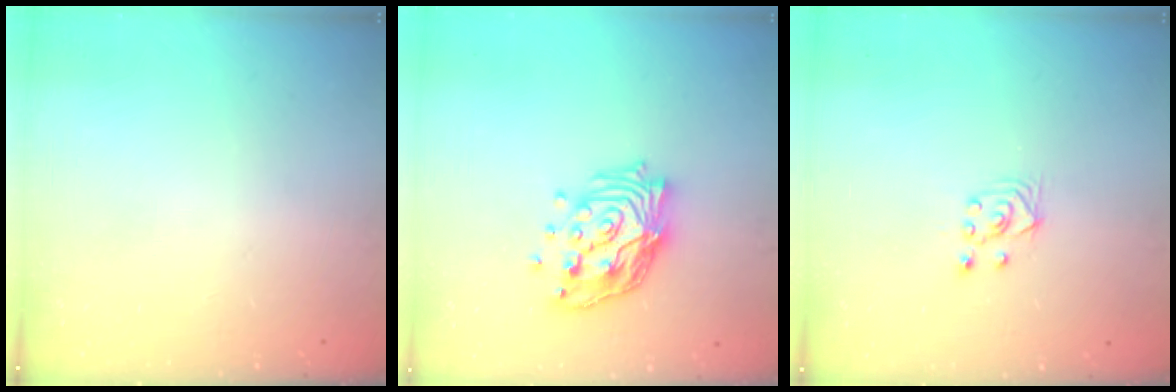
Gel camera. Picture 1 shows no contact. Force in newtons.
{"total": 14.8, "press": 14.8, "slide": 1.2}
{"total": 2.6, "press": 2.5, "slide": 1.0}